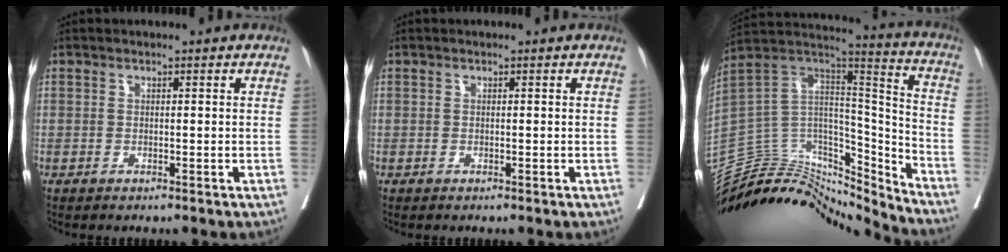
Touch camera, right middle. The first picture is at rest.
{"total": 0.0}
{"total": 23.4, "force": [-22.2, 5.7, 4.6], "torque": [-0.105, 0.063, -0.363]}